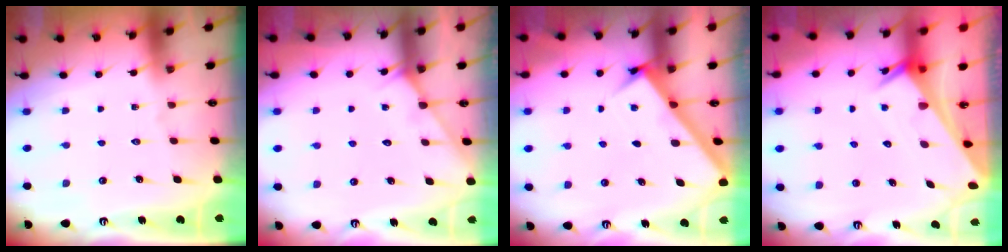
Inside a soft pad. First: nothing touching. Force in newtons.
{"total": 3.0, "press": 3.0, "slide": 0.3}
{"total": 3.0, "press": 3.0, "slide": 0.2}
{"total": 2.5, "press": 2.5, "slide": 0.1}